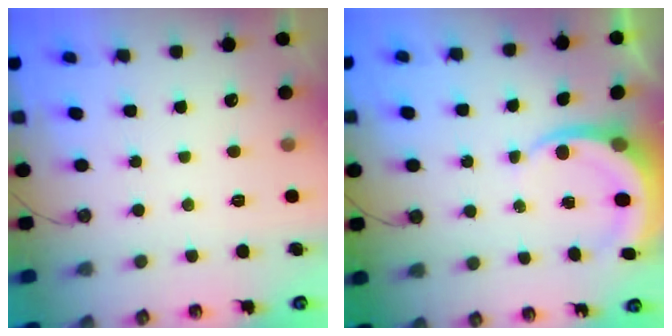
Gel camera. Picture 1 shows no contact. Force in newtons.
{"total": 5.7, "press": 5.6, "slide": 0.7}